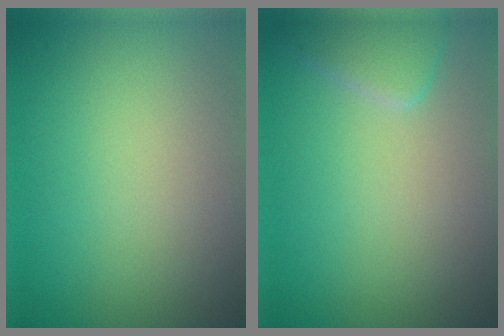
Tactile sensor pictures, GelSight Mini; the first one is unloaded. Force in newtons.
{"total": 1.8, "press": 1.8, "slide": 0.1}